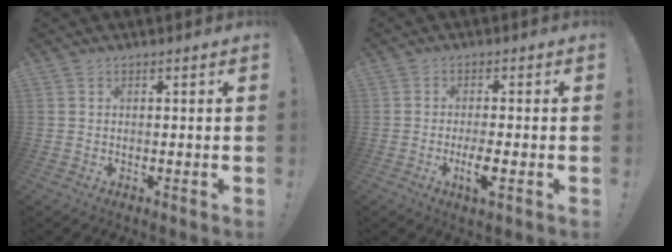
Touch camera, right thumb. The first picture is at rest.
{"total": 5.6, "force": [-2.1, 1.0, 5.0], "torque": [-0.101, -0.004, -0.038]}